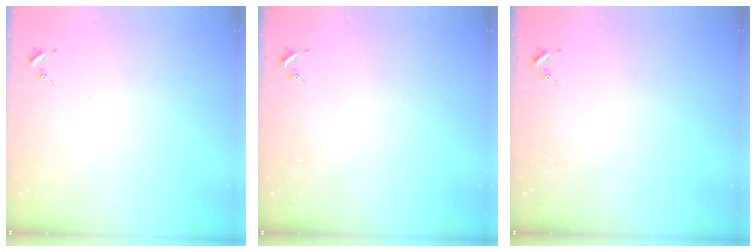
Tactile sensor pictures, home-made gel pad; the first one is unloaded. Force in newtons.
{"total": 0.0}
{"total": 0.0}